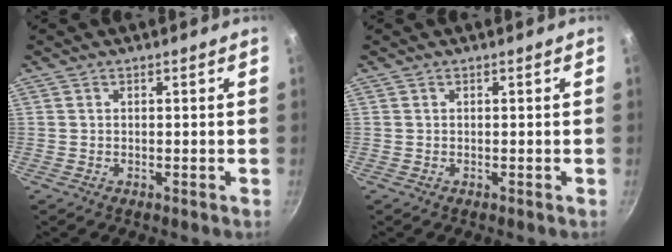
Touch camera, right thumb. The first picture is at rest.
{"total": 0.0}